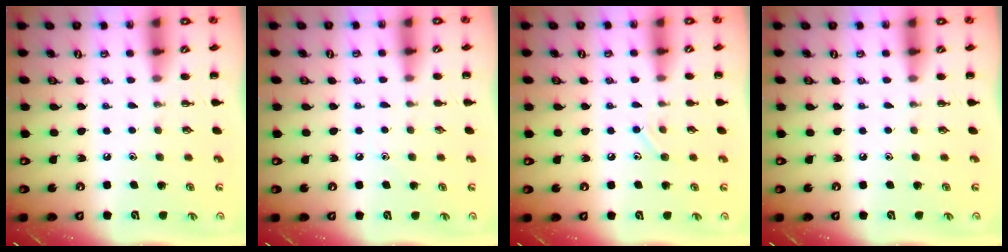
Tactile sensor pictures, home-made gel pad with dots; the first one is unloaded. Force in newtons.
{"total": 4.2, "press": 3.9, "slide": 1.4}
{"total": 6.7, "press": 6.5, "slide": 1.8}
{"total": 0.0}